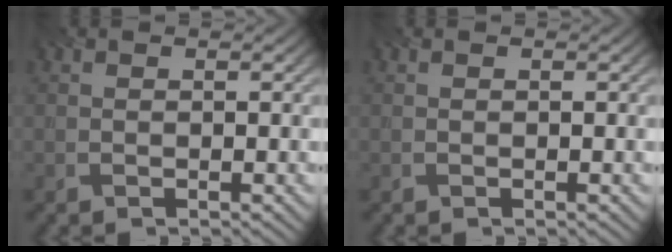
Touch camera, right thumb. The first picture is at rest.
{"total": 0.0}